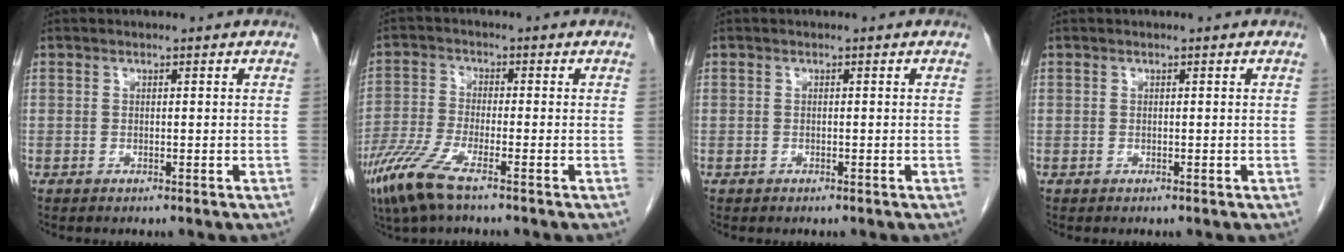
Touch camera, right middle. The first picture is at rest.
{"total": 7.4, "force": [-4.9, 0.8, 5.5], "torque": [-0.134, -0.021, -0.100]}
{"total": 0.0}
{"total": 0.0}